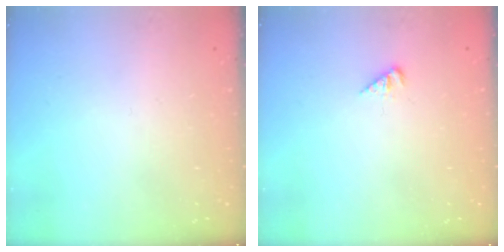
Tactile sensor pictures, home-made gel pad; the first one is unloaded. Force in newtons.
{"total": 1.5, "press": 1.5, "slide": 0.3}